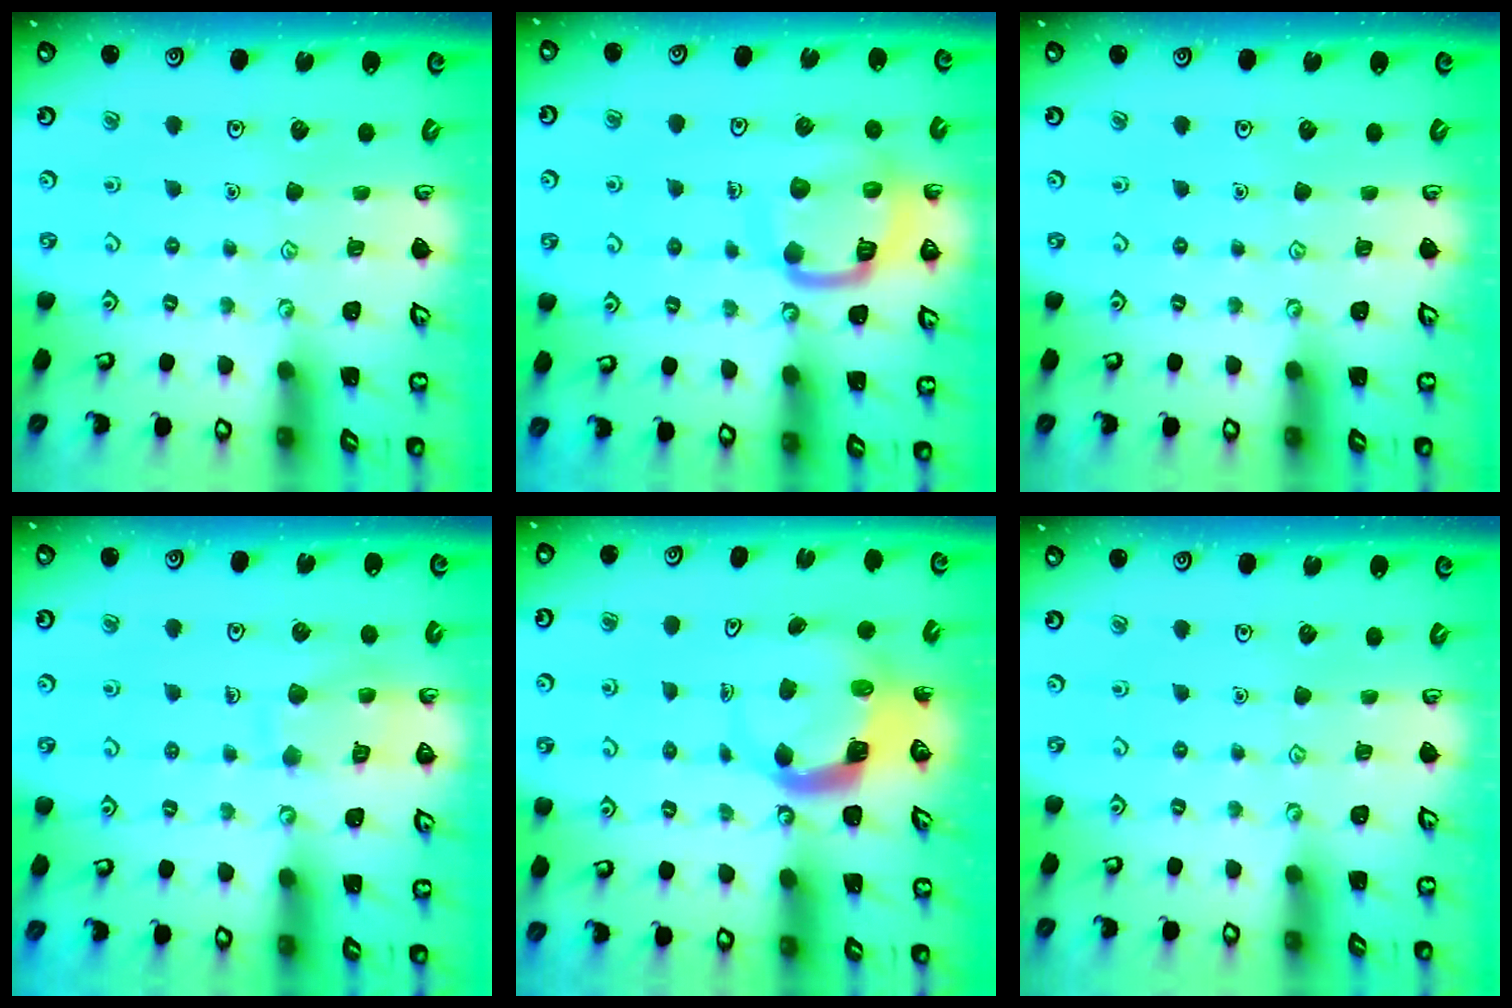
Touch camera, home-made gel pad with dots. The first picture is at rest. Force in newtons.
{"total": 13.1, "press": 13.1, "slide": 1.1}
{"total": 0.0}
{"total": 10.7, "press": 10.7, "slide": 1.0}
{"total": 6.2, "press": 6.2, "slide": 0.6}
{"total": 0.0}